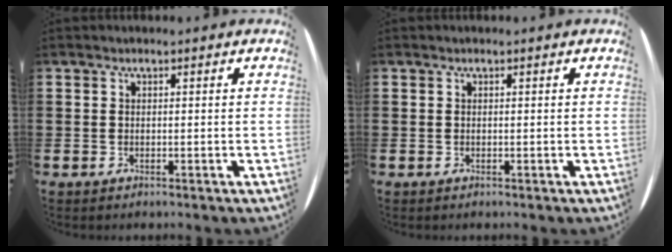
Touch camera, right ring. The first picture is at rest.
{"total": 0.0}